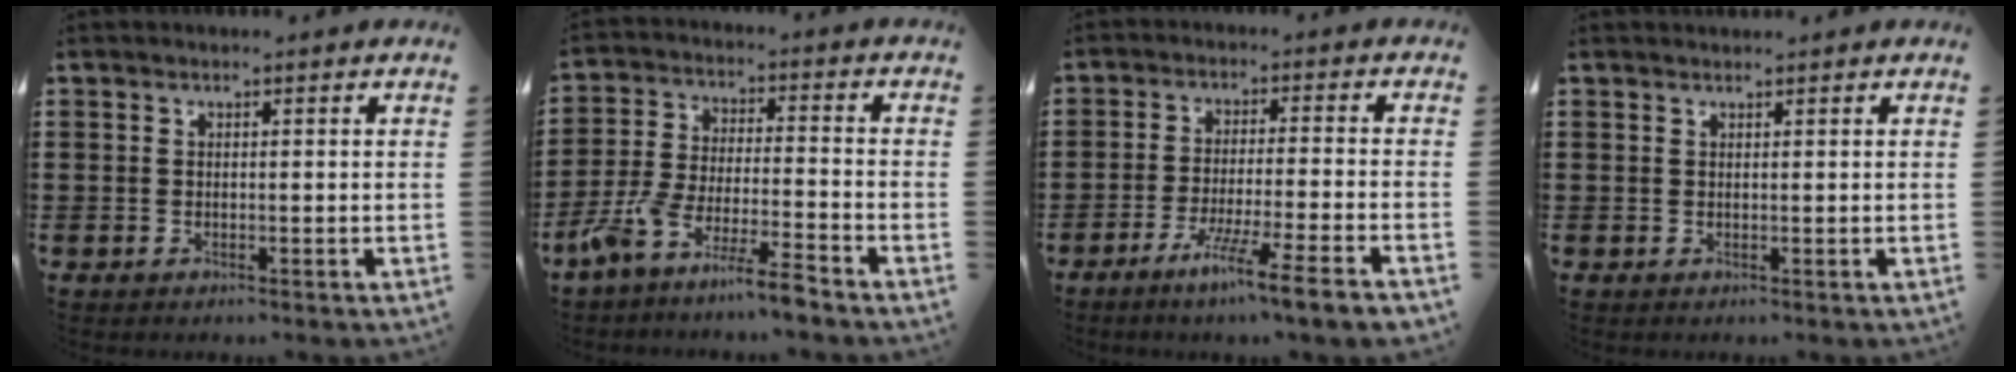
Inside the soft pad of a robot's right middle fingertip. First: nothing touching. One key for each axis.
{"total": 7.9, "fx": -7.0, "fy": -0.2, "fz": 3.7, "tx": -0.091, "ty": -0.011, "tz": -0.141}
{"total": 6.9, "fx": -5.1, "fy": -0.5, "fz": 4.6, "tx": -0.086, "ty": -0.013, "tz": -0.095}
{"total": 0.5, "fx": 0.5, "fy": 0.0, "fz": -0.1, "tx": -0.001, "ty": 0.001, "tz": 0.010}